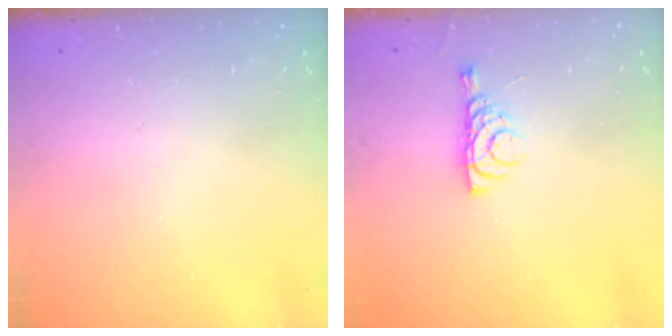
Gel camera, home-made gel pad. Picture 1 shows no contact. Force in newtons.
{"total": 5.6, "press": 5.6, "slide": 0.8}